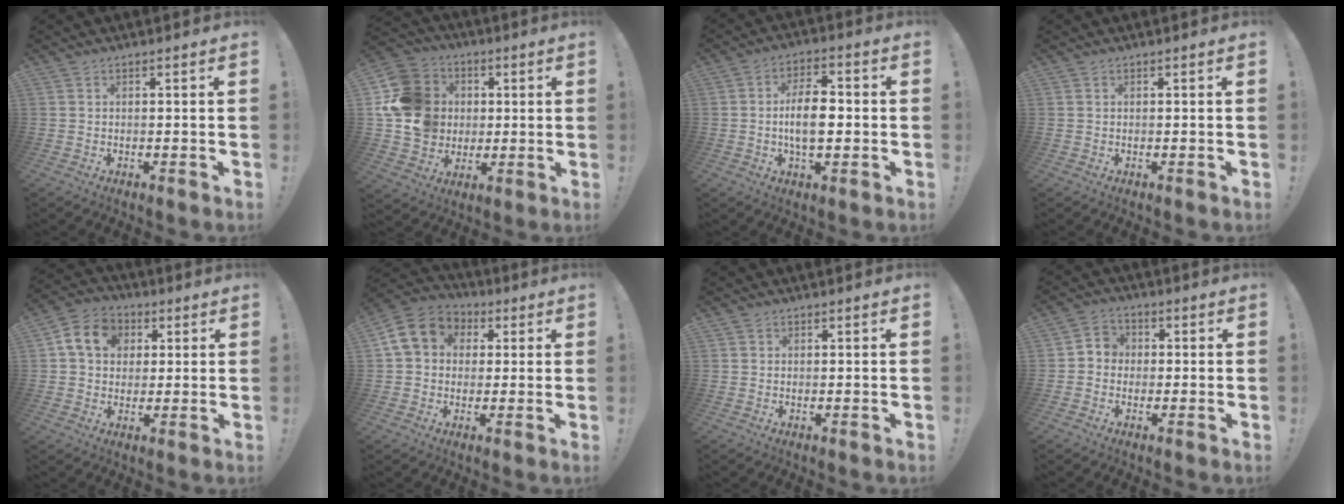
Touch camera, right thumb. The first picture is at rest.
{"total": 17.6, "force": [2.0, 15.7, 7.7], "torque": [-0.133, 0.007, 0.056]}
{"total": 10.6, "force": [-1.2, 5.3, 9.1], "torque": [-0.163, 0.004, -0.028]}
{"total": 0.0}
{"total": 11.4, "force": [3.3, 9.2, 5.8], "torque": [-0.087, 0.007, 0.067]}
{"total": 12.5, "force": [3.3, 10.2, 6.4], "torque": [-0.094, -0.002, 0.068]}
{"total": 0.7, "force": [0.6, 0.4, 0.1], "torque": [0.006, -0.003, 0.010]}
{"total": 4.4, "force": [-0.9, 4.0, 1.6], "torque": [-0.024, 0.014, -0.014]}